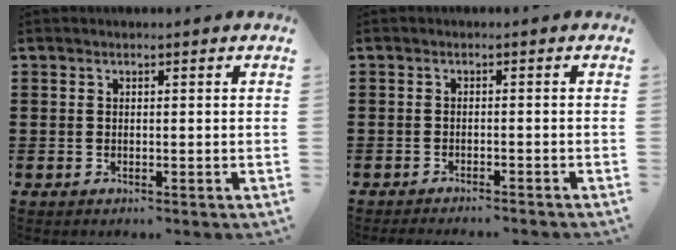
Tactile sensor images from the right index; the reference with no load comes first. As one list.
[{"total": 1.4, "force": [-1.4, -0.3, 0.3], "torque": [-0.005, 0.000, -0.027]}]